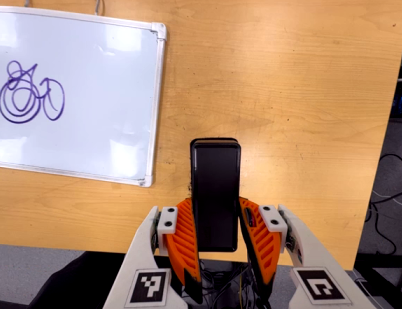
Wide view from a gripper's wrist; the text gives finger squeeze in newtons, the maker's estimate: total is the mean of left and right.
{"total": 4.2, "left": 2.9, "right": 5.5}